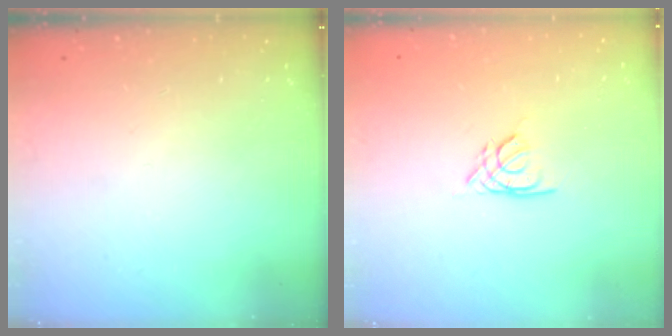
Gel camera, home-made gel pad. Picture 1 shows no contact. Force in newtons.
{"total": 2.2, "press": 2.1, "slide": 0.5}